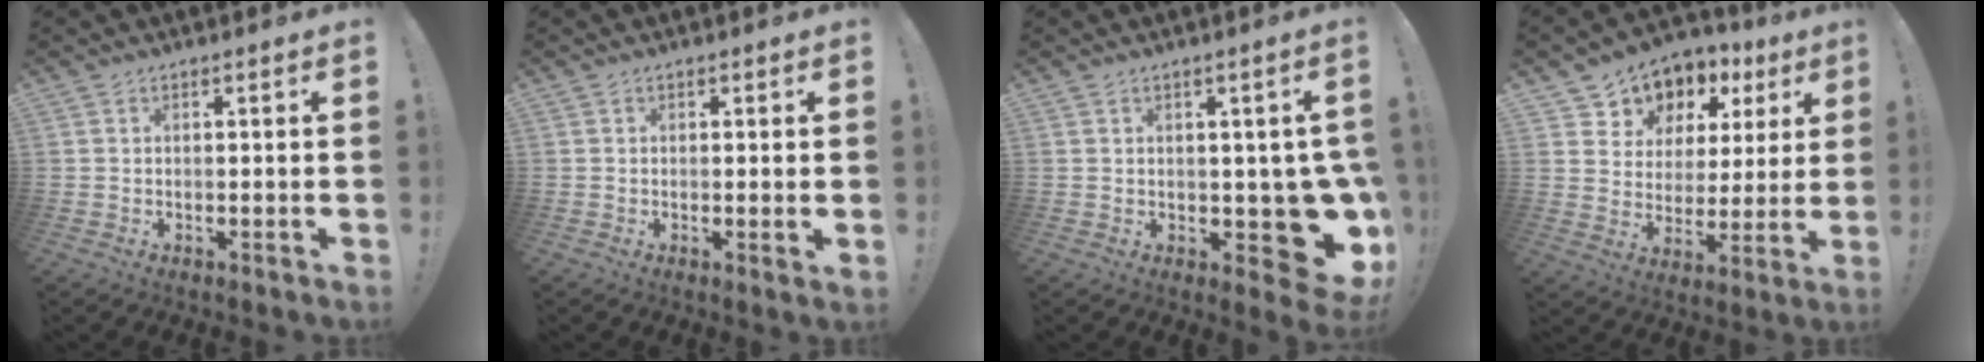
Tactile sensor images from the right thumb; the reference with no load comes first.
{"total": 1.2, "force": [0.4, -0.1, 1.1], "torque": [-0.015, -0.004, 0.006]}
{"total": 9.4, "force": [-0.7, 5.6, 7.5], "torque": [-0.066, -0.010, 0.004]}
{"total": 9.9, "force": [6.2, 7.3, 2.4], "torque": [-0.038, -0.057, 0.126]}